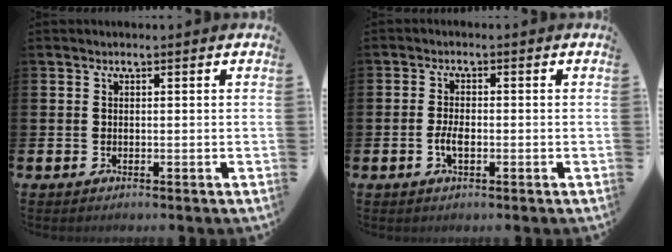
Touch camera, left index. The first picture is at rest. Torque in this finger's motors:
{"motor_torque": [0.61, 0.11, 0.09, 0.12]}